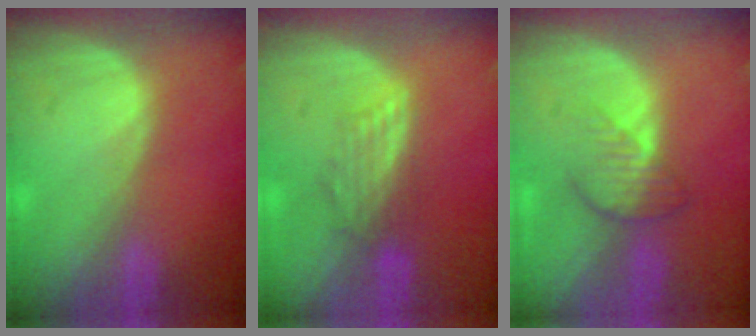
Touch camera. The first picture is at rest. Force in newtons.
{"total": 3.6, "press": 3.2, "slide": 1.7}
{"total": 3.9, "press": 3.5, "slide": 1.7}